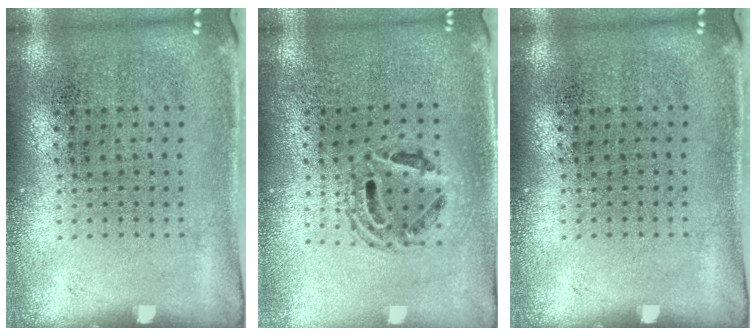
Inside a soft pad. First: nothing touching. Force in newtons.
{"total": 1.4, "press": 1.2, "slide": 0.6}
{"total": 0.0}